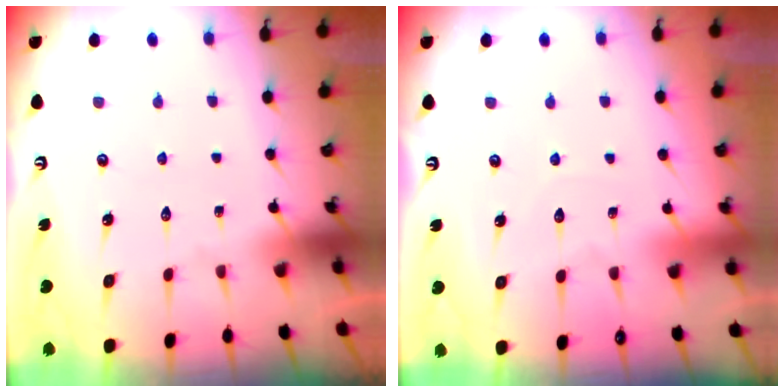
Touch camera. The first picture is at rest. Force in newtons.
{"total": 2.9, "press": 2.9, "slide": 0.3}